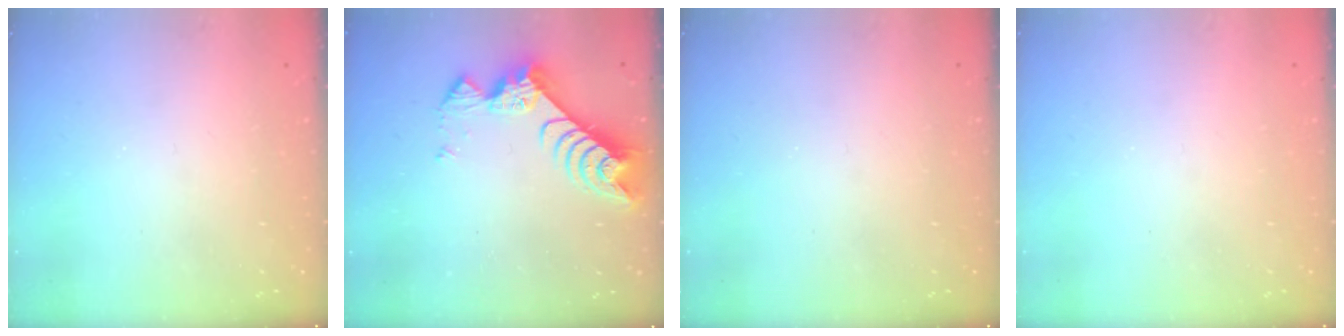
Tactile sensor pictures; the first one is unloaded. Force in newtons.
{"total": 8.4, "press": 8.3, "slide": 0.7}
{"total": 0.0}
{"total": 0.0}